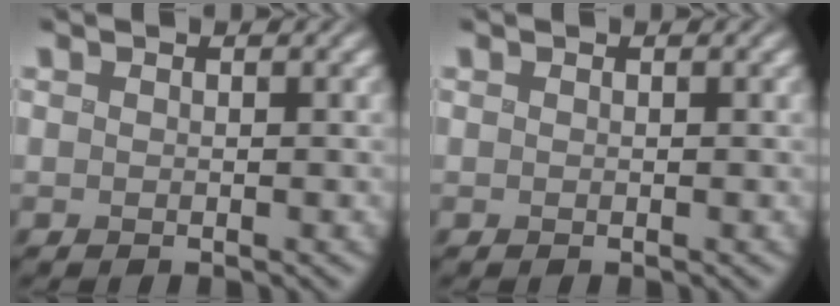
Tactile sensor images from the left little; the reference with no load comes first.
{"total": 0.0}